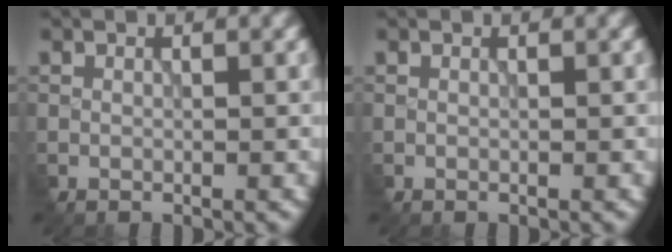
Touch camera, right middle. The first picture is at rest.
{"total": 0.0}